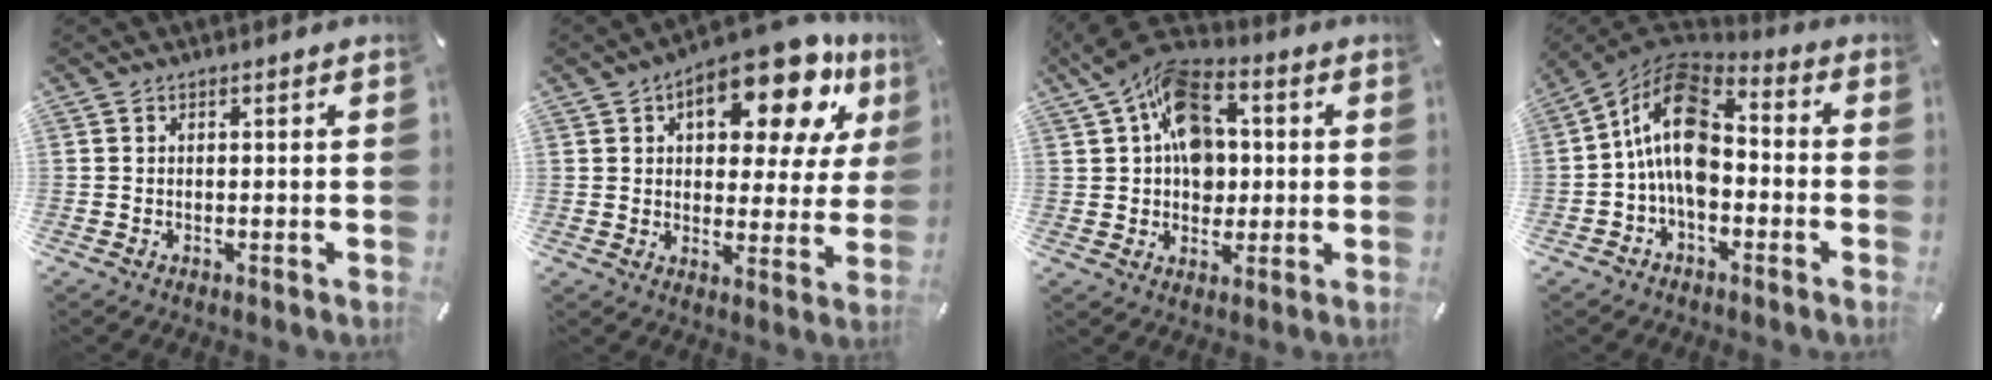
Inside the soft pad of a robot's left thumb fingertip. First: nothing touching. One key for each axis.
{"total": 18.3, "fx": 10.5, "fy": 8.1, "fz": 12.6, "tx": -0.170, "ty": -0.062, "tz": 0.166}
{"total": 15.4, "fx": 3.8, "fy": 11.2, "fz": 9.8, "tx": -0.175, "ty": -0.014, "tz": 0.070}
{"total": 14.3, "fx": -0.7, "fy": 9.0, "fz": 11.1, "tx": -0.227, "ty": 0.007, "tz": -0.018}